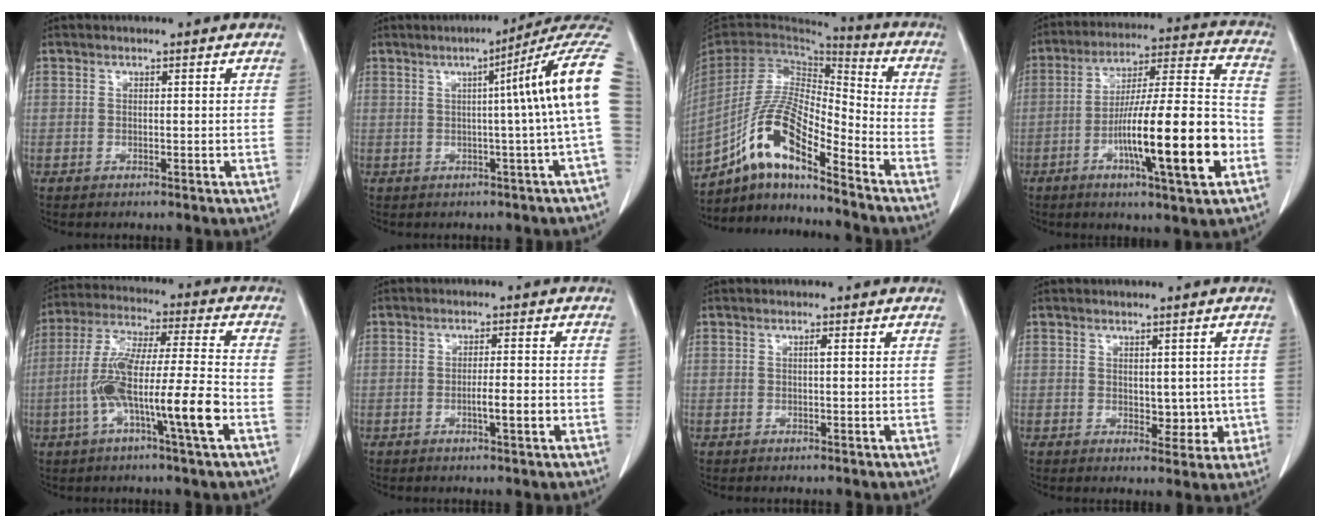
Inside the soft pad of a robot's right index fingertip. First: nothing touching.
{"total": 11.7, "force": [1.9, -1.9, 11.4], "torque": [-0.130, 0.026, 0.016]}
{"total": 14.6, "force": [-9.0, 2.9, 11.2], "torque": [-0.229, 0.007, -0.164]}
{"total": 19.1, "force": [-6.2, 1.4, 18.0], "torque": [-0.288, 0.003, -0.094]}
{"total": 14.3, "force": [-4.5, 0.6, 13.5], "torque": [-0.260, 0.007, -0.084]}
{"total": 3.6, "force": [-1.1, 0.2, 3.4], "torque": [-0.053, 0.001, -0.014]}
{"total": 0.5, "force": [0.1, 0.0, 0.5], "torque": [-0.009, 0.000, 0.002]}
{"total": 3.8, "force": [0.0, 2.5, 2.9], "torque": [-0.024, -0.002, 0.011]}